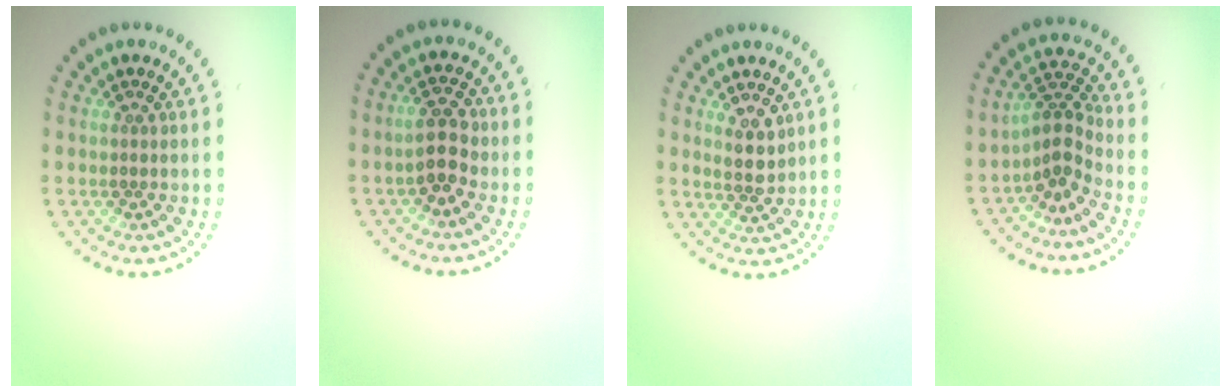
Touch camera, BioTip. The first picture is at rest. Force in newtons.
{"total": 2.9, "press": 2.8, "slide": 0.7}
{"total": 2.3, "press": 2.0, "slide": 1.1}
{"total": 2.9, "press": 1.9, "slide": 2.2}